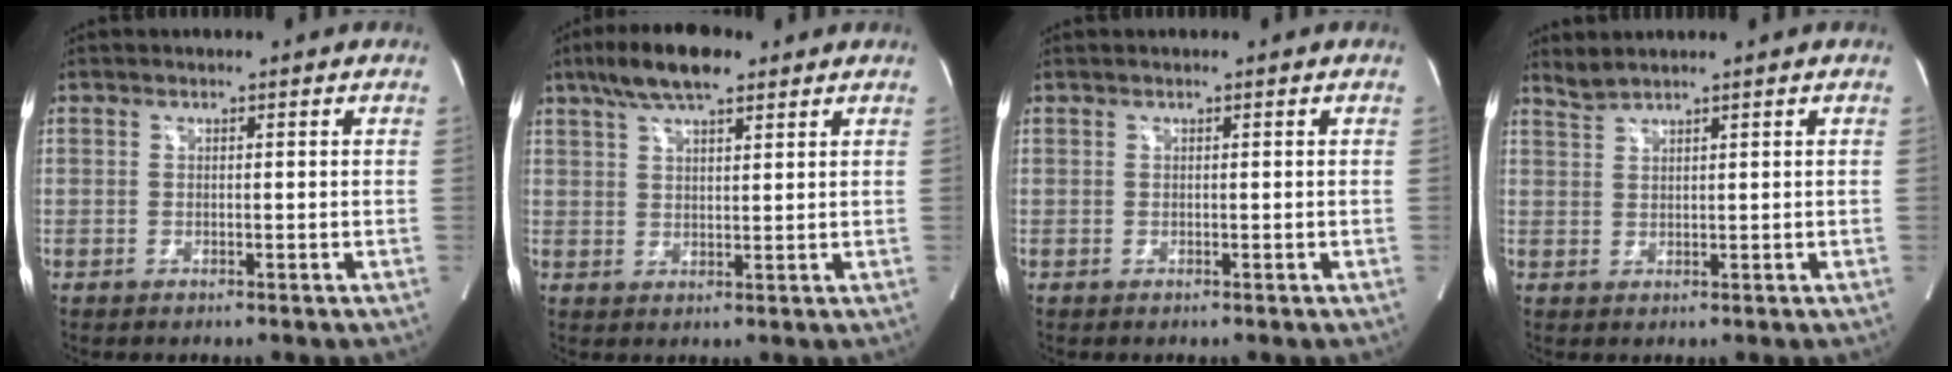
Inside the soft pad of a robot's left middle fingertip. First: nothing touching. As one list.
[{"total": 8.0, "force": [5.5, 2.2, 5.4], "torque": [-0.105, 0.019, 0.097]}, {"total": 0.0}, {"total": 1.9, "force": [1.8, -0.5, 0.2], "torque": [-0.008, 0.007, 0.044]}]